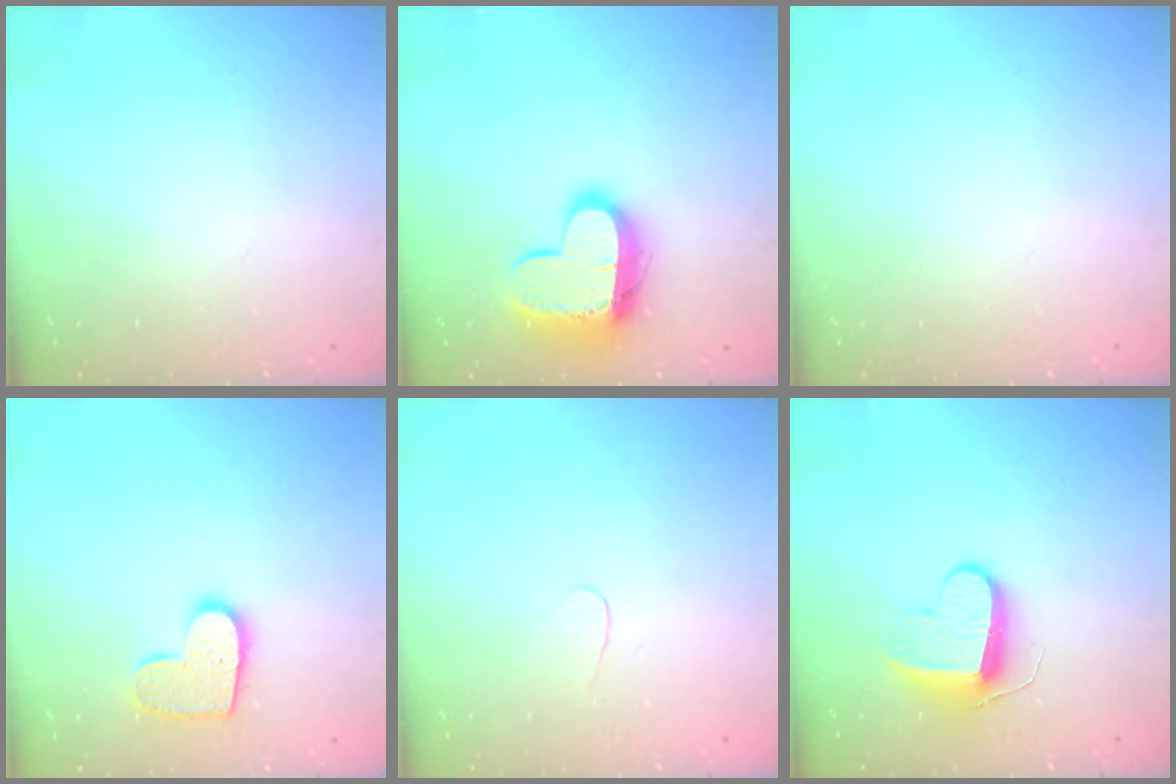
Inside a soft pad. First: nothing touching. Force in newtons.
{"total": 14.4, "press": 14.4, "slide": 1.0}
{"total": 0.0}
{"total": 10.8, "press": 10.8, "slide": 0.5}
{"total": 2.8, "press": 2.7, "slide": 0.3}
{"total": 9.1, "press": 9.1, "slide": 0.3}